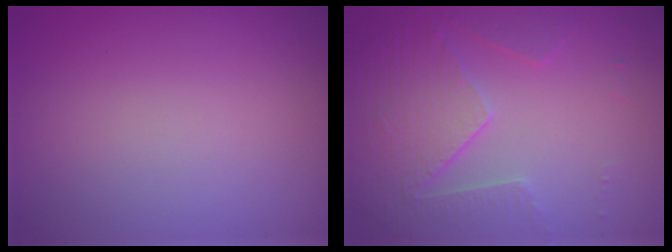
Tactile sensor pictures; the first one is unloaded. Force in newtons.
{"total": 3.8, "press": 3.5, "slide": 1.4}